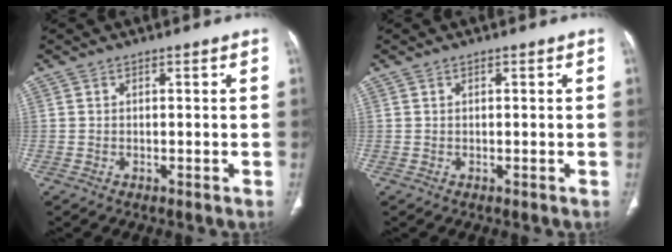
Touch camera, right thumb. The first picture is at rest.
{"total": 0.0}